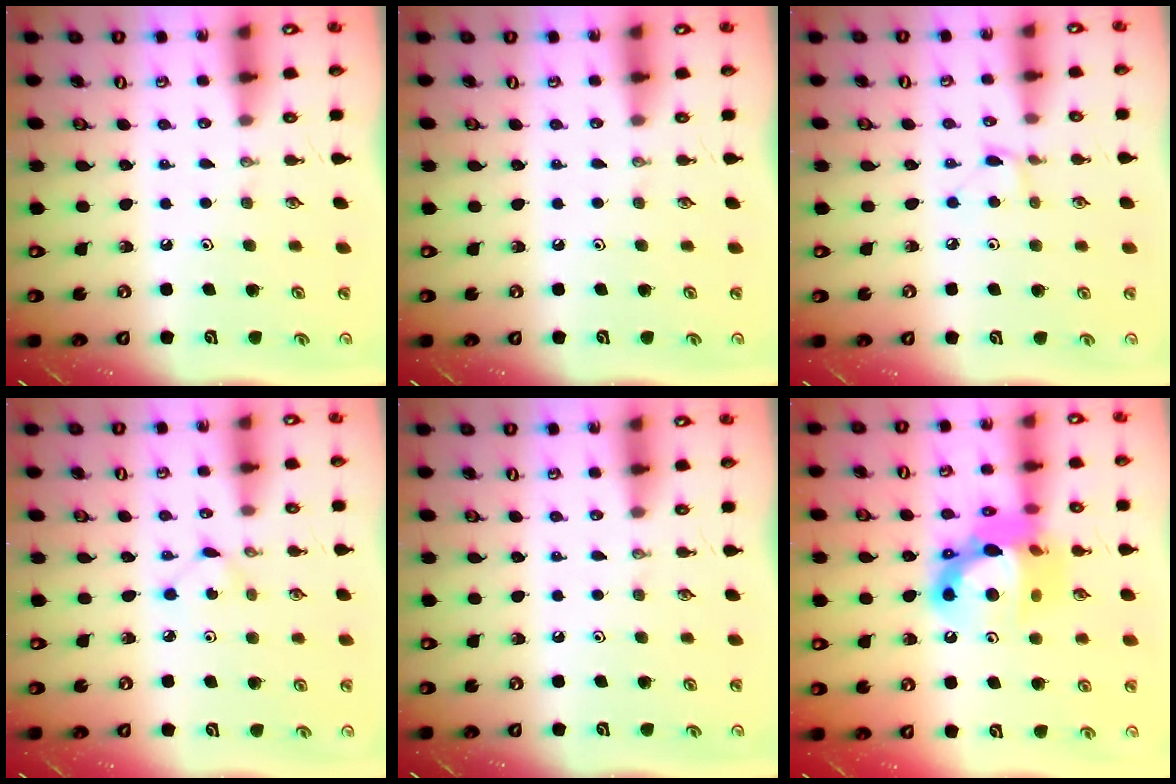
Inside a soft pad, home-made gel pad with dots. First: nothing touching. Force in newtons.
{"total": 0.0}
{"total": 3.6, "press": 3.5, "slide": 0.5}
{"total": 2.5, "press": 2.4, "slide": 0.3}
{"total": 0.0}
{"total": 16.5, "press": 16.4, "slide": 1.6}